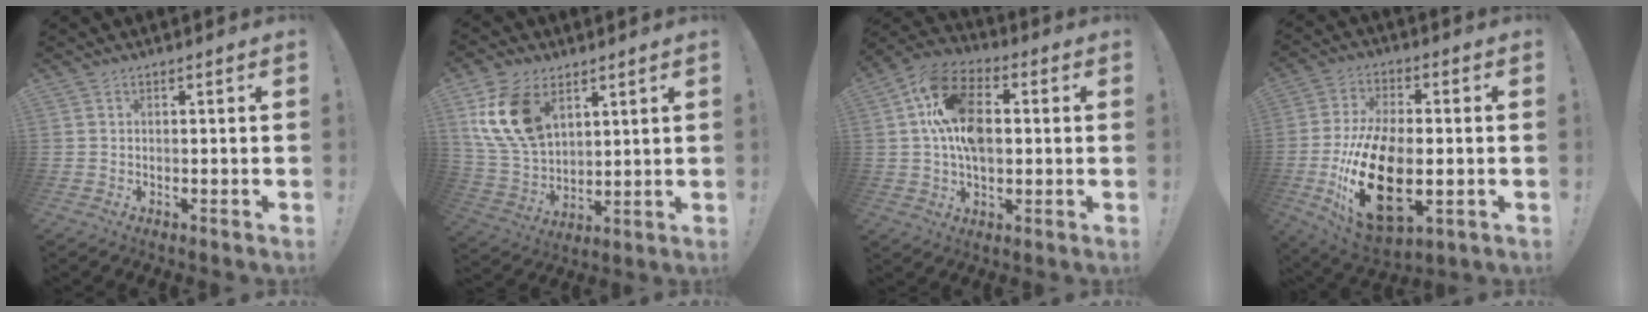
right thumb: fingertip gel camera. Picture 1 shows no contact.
{"total": 16.7, "force": [7.3, 10.8, 10.4], "torque": [-0.217, -0.026, 0.141]}
{"total": 17.4, "force": [1.8, 11.0, 13.3], "torque": [-0.247, 0.016, 0.032]}
{"total": 23.4, "force": [-4.6, 13.0, 19.0], "torque": [-0.372, 0.007, -0.064]}